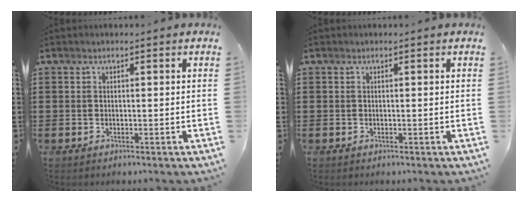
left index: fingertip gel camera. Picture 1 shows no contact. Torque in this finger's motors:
{"motor_torque": [0.00, 0.00, 0.00, 0.00]}